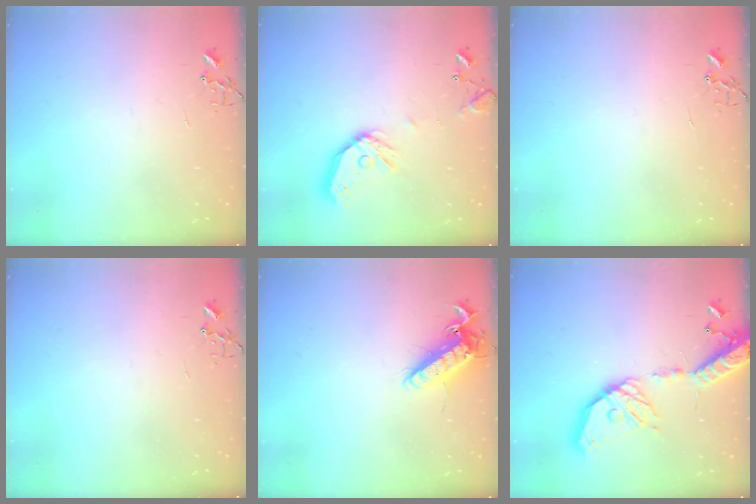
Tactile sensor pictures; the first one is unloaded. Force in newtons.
{"total": 13.4, "press": 13.2, "slide": 2.1}
{"total": 0.0}
{"total": 0.0}
{"total": 13.5, "press": 13.5, "slide": 1.2}
{"total": 20.9, "press": 20.5, "slide": 3.9}